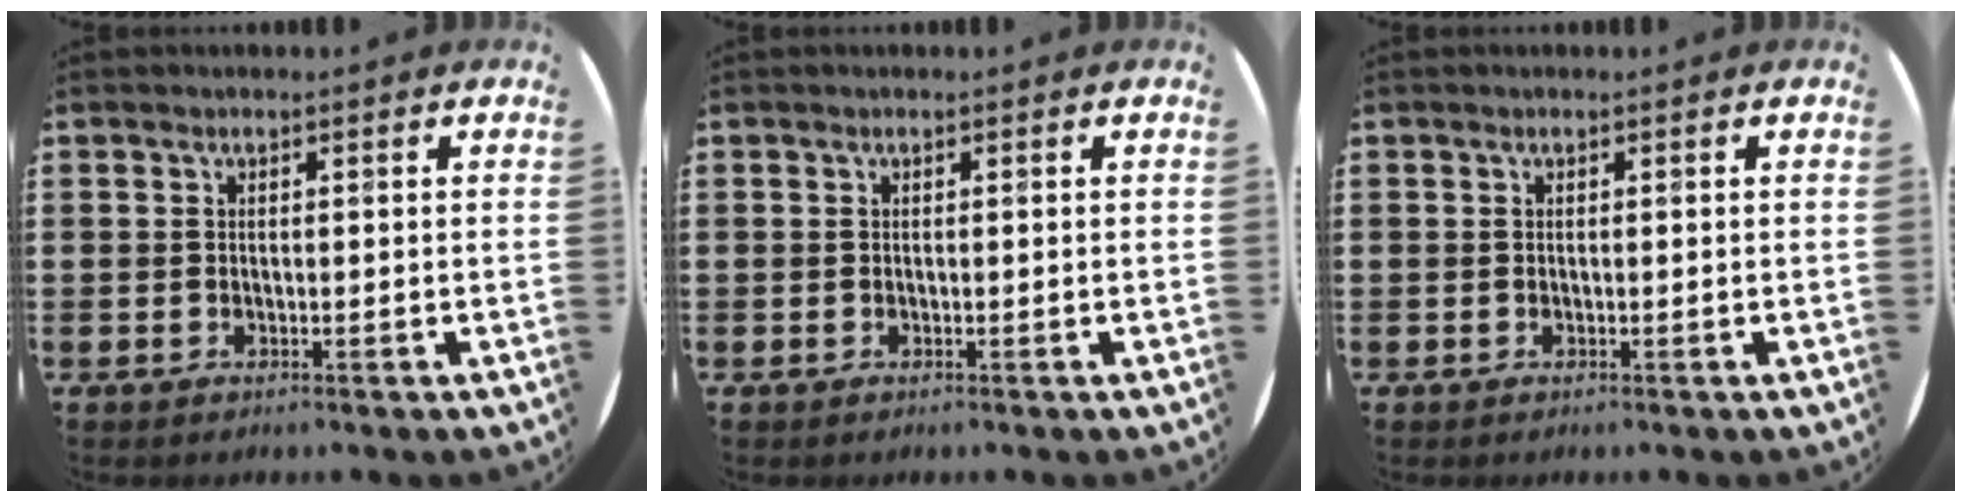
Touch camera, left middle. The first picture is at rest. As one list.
[{"total": 0.0}, {"total": 0.0}]